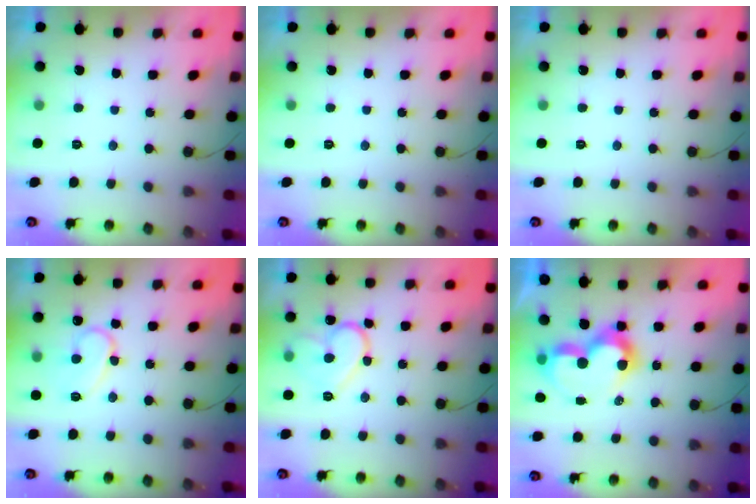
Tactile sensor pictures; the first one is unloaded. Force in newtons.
{"total": 0.0}
{"total": 0.0}
{"total": 10.7, "press": 10.6, "slide": 1.1}
{"total": 13.8, "press": 13.8, "slide": 1.2}
{"total": 10.7, "press": 10.7, "slide": 1.1}